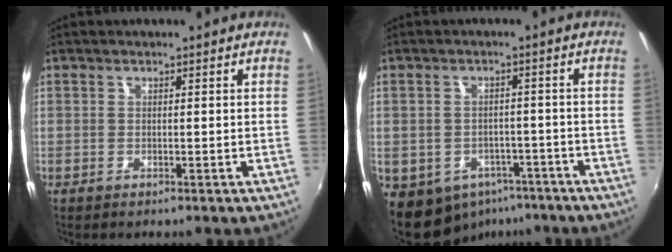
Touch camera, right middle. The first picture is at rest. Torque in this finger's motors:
{"motor_torque": [1.04, -1.10, 0.15, 0.08]}